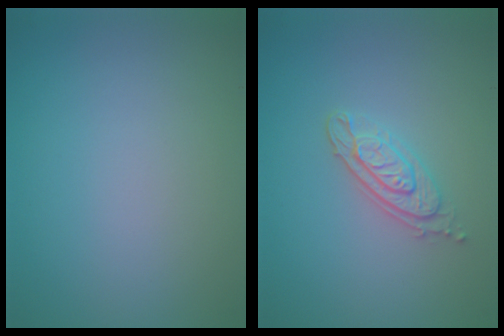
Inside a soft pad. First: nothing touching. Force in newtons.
{"total": 2.9, "press": 2.6, "slide": 1.4}